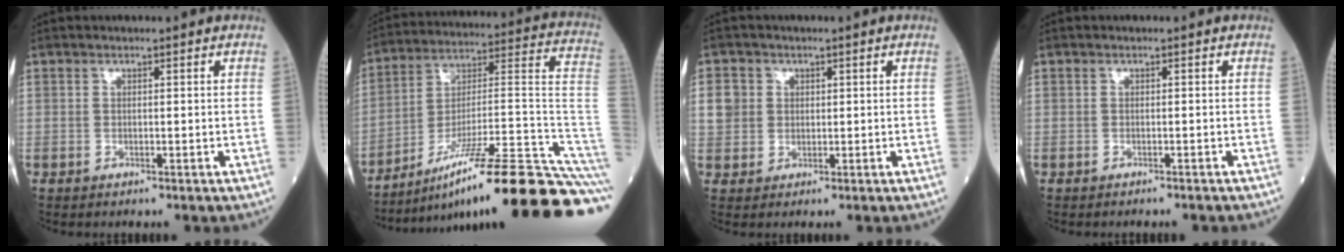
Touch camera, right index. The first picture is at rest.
{"total": 25.2, "force": [-17.5, -0.7, 18.0], "torque": [-0.179, 0.028, -0.287]}
{"total": 3.3, "force": [0.7, 3.1, 0.8], "torque": [-0.012, 0.011, 0.013]}
{"total": 1.9, "force": [-1.8, 0.1, 0.6], "torque": [-0.010, -0.001, -0.023]}